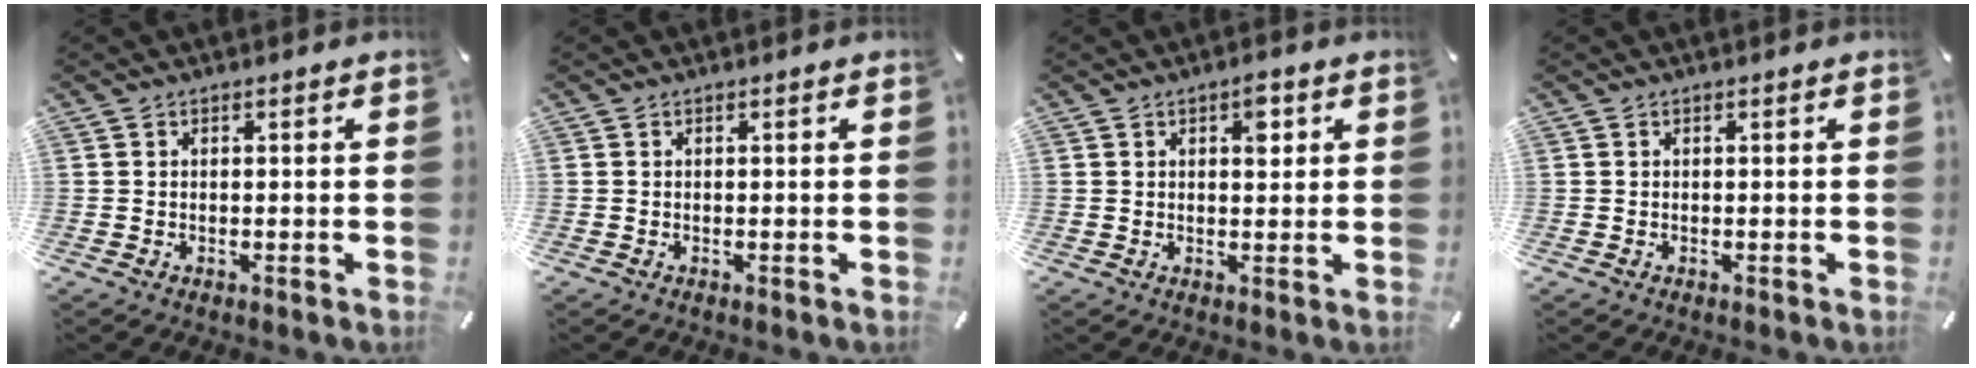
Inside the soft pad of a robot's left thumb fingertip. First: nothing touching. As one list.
[{"total": 0.0}, {"total": 3.9, "force": [1.5, 2.0, 2.9], "torque": [-0.023, -0.010, 0.016]}, {"total": 0.0}]